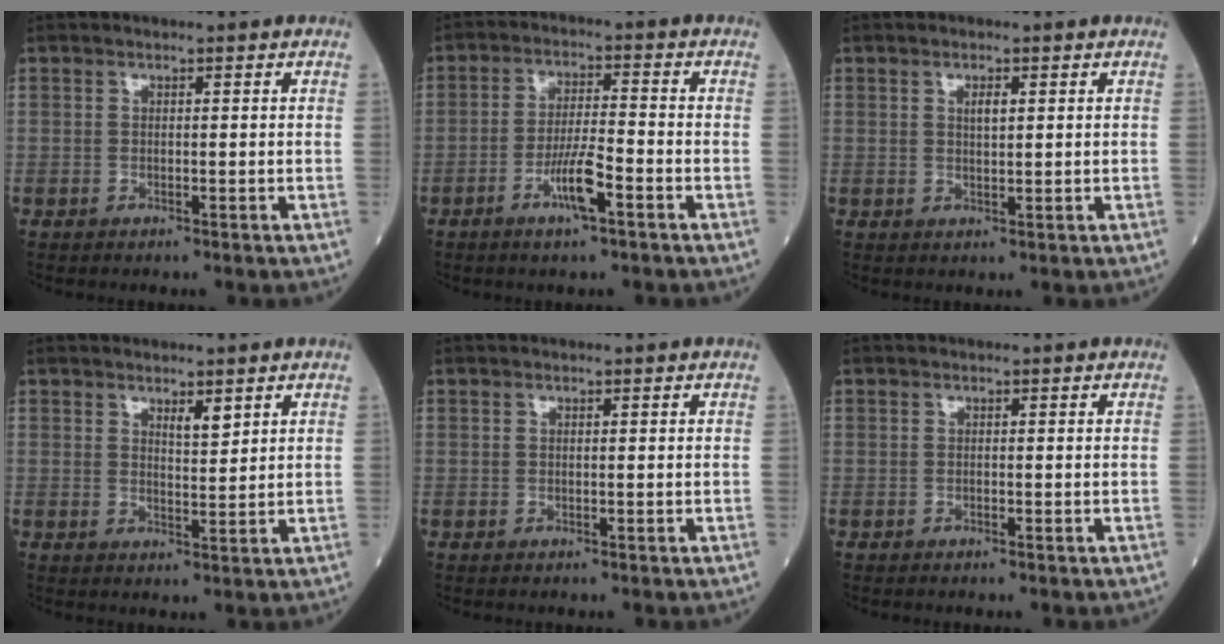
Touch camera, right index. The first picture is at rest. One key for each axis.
{"total": 6.0, "fx": -3.0, "fy": 0.6, "fz": 5.2, "tx": -0.102, "ty": -0.002, "tz": -0.055}
{"total": 1.7, "fx": 0.6, "fy": 0.5, "fz": 1.4, "tx": -0.023, "ty": -0.001, "tz": 0.011}
{"total": 2.4, "fx": 1.7, "fy": 0.6, "fz": 1.7, "tx": -0.030, "ty": -0.005, "tz": 0.030}
{"total": 0.0}
{"total": 0.0}